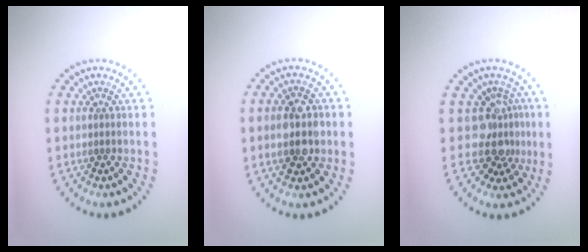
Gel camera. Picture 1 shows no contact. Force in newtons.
{"total": 4.0, "press": 4.0, "slide": 0.1}
{"total": 3.8, "press": 2.8, "slide": 2.5}